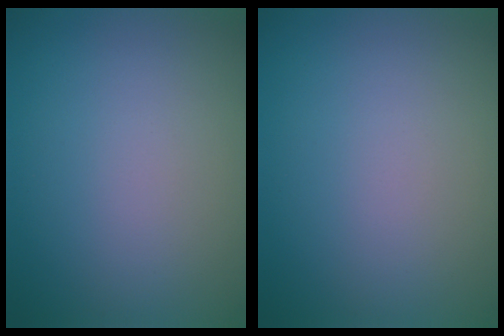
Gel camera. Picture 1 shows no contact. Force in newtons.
{"total": 0.0}